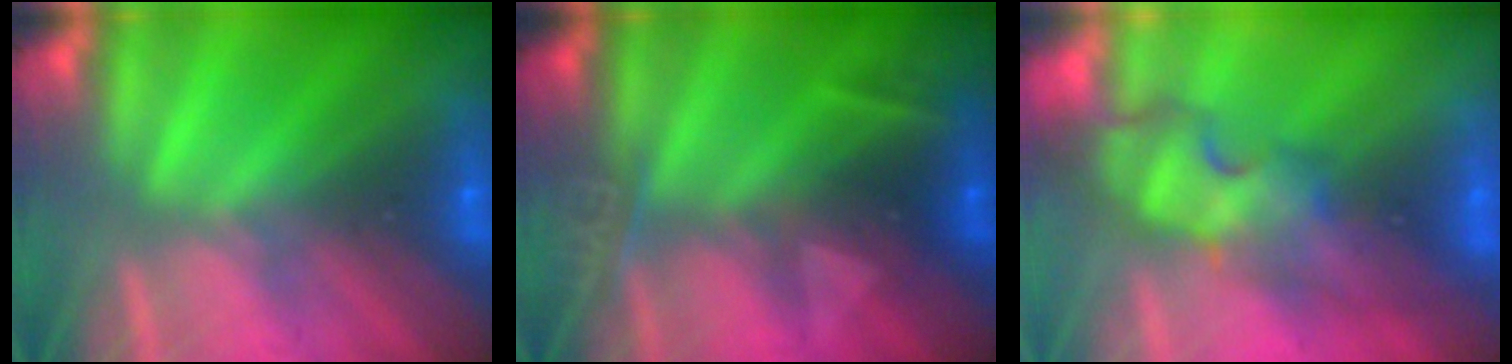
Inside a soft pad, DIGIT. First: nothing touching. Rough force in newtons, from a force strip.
{"total": 2.5}
{"total": 3.9}